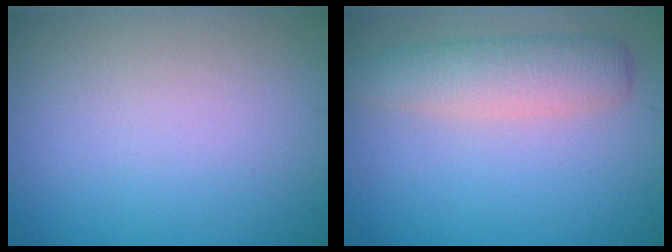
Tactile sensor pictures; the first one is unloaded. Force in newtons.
{"total": 3.8, "press": 3.8, "slide": 0.1}